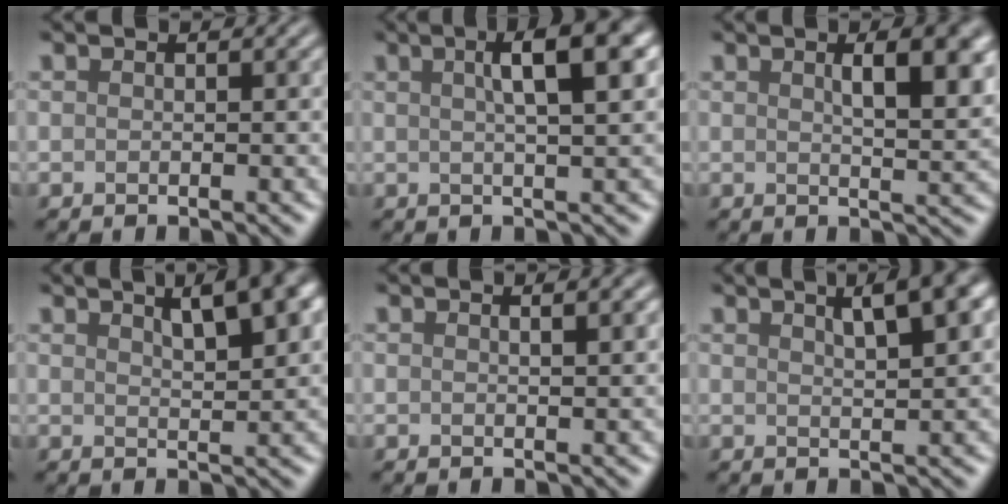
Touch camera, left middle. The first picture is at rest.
{"total": 5.4, "force": [1.7, 1.2, 5.0], "torque": [-0.055, 0.013, 0.022]}
{"total": 6.9, "force": [2.1, 2.6, 6.0], "torque": [-0.045, 0.021, 0.024]}
{"total": 5.8, "force": [3.3, 1.8, 4.4], "torque": [-0.041, 0.026, 0.034]}
{"total": 3.1, "force": [1.5, 1.4, 2.3], "torque": [-0.004, 0.015, -0.008]}
{"total": 5.1, "force": [2.8, 1.4, 4.0], "torque": [-0.036, 0.022, 0.029]}